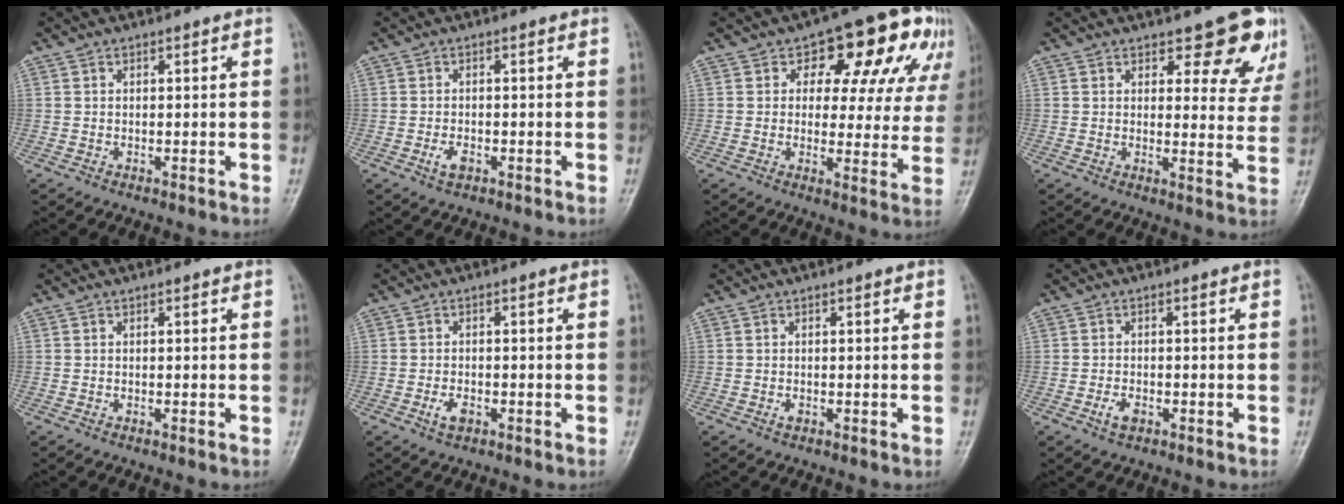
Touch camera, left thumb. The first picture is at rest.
{"total": 2.3, "force": [-1.0, 1.3, 1.6], "torque": [-0.032, 0.000, -0.016]}
{"total": 15.2, "force": [6.7, 8.6, 10.6], "torque": [-0.069, -0.001, 0.076]}
{"total": 8.9, "force": [6.2, 4.0, 5.0], "torque": [-0.019, -0.040, 0.069]}
{"total": 0.0}
{"total": 2.4, "force": [-1.0, 1.4, 1.7], "torque": [-0.034, 0.000, -0.017]}
{"total": 0.8, "force": [-0.1, 0.5, 0.6], "torque": [-0.007, -0.001, -0.001]}
{"total": 2.2, "force": [-1.0, 1.3, 1.5], "torque": [-0.031, 0.001, -0.017]}